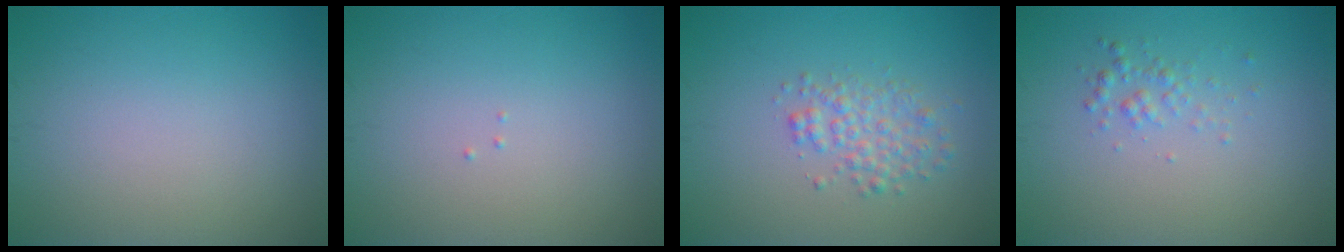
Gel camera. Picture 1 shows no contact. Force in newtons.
{"total": 0.0}
{"total": 2.5, "press": 2.5, "slide": 0.0}
{"total": 1.2, "press": 1.2, "slide": 0.1}